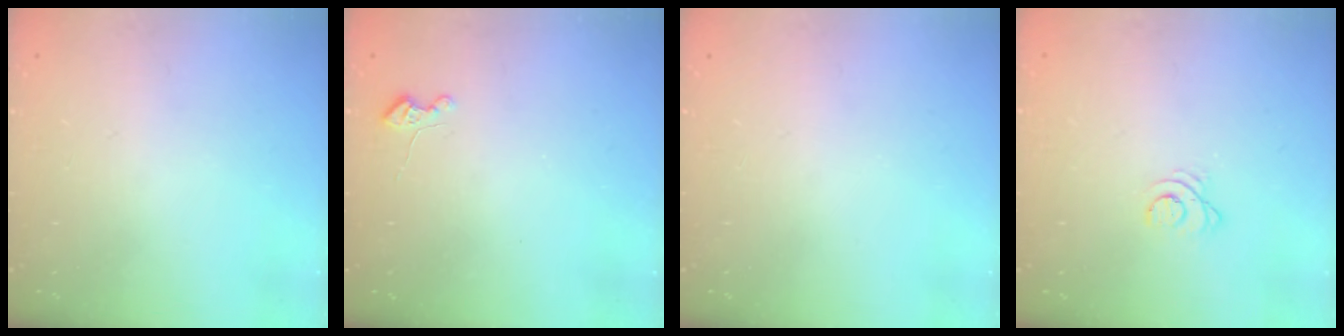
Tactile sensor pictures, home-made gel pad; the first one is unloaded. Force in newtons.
{"total": 3.7, "press": 3.6, "slide": 0.5}
{"total": 0.0}
{"total": 2.5, "press": 2.5, "slide": 0.3}